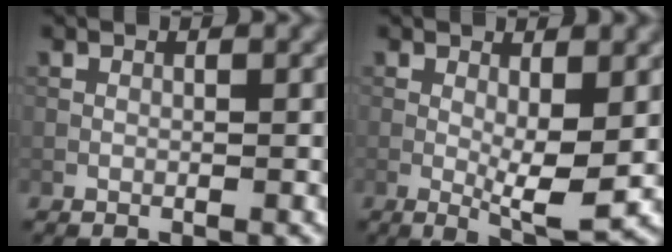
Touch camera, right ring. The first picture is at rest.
{"total": 4.3, "force": [-0.1, 1.0, 4.2], "torque": [-0.071, -0.009, -0.001]}